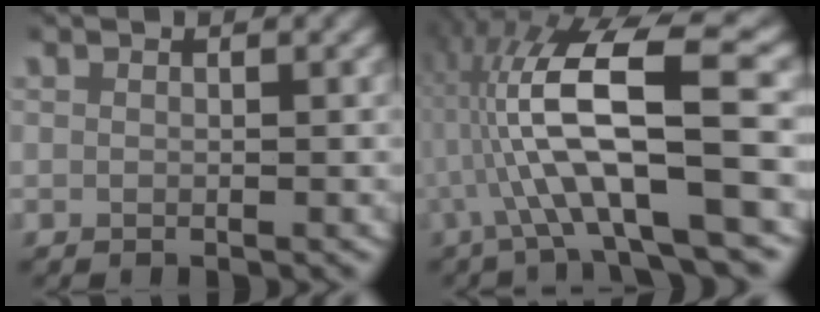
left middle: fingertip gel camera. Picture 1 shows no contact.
{"total": 9.6, "force": [0.6, 2.7, 9.2], "torque": [-0.167, 0.009, 0.007]}